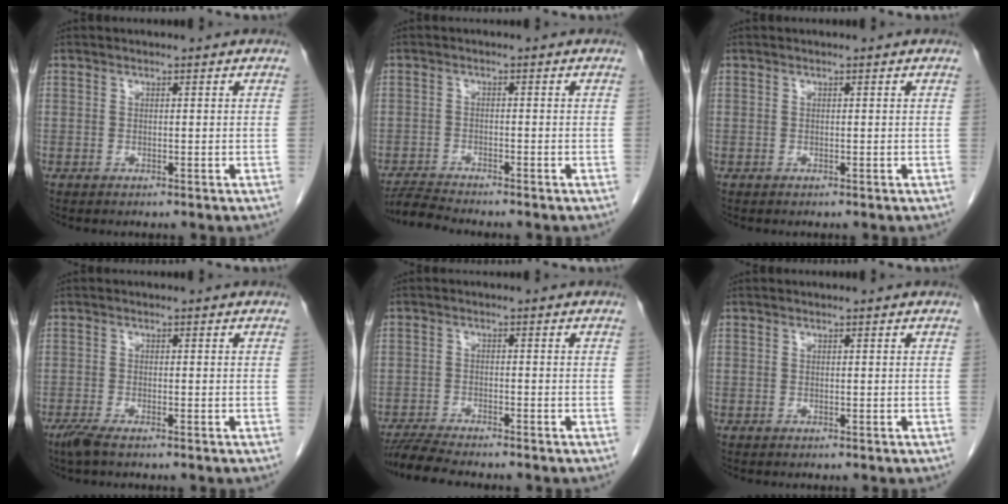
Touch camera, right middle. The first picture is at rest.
{"total": 3.5, "force": [-3.4, -1.0, 0.3], "torque": [-0.013, -0.022, -0.063]}
{"total": 0.0}
{"total": 2.7, "force": [-1.9, 0.4, 1.8], "torque": [-0.042, -0.007, -0.038]}
{"total": 5.9, "force": [-5.4, -0.1, 2.4], "torque": [-0.041, -0.020, -0.094]}
{"total": 0.0}